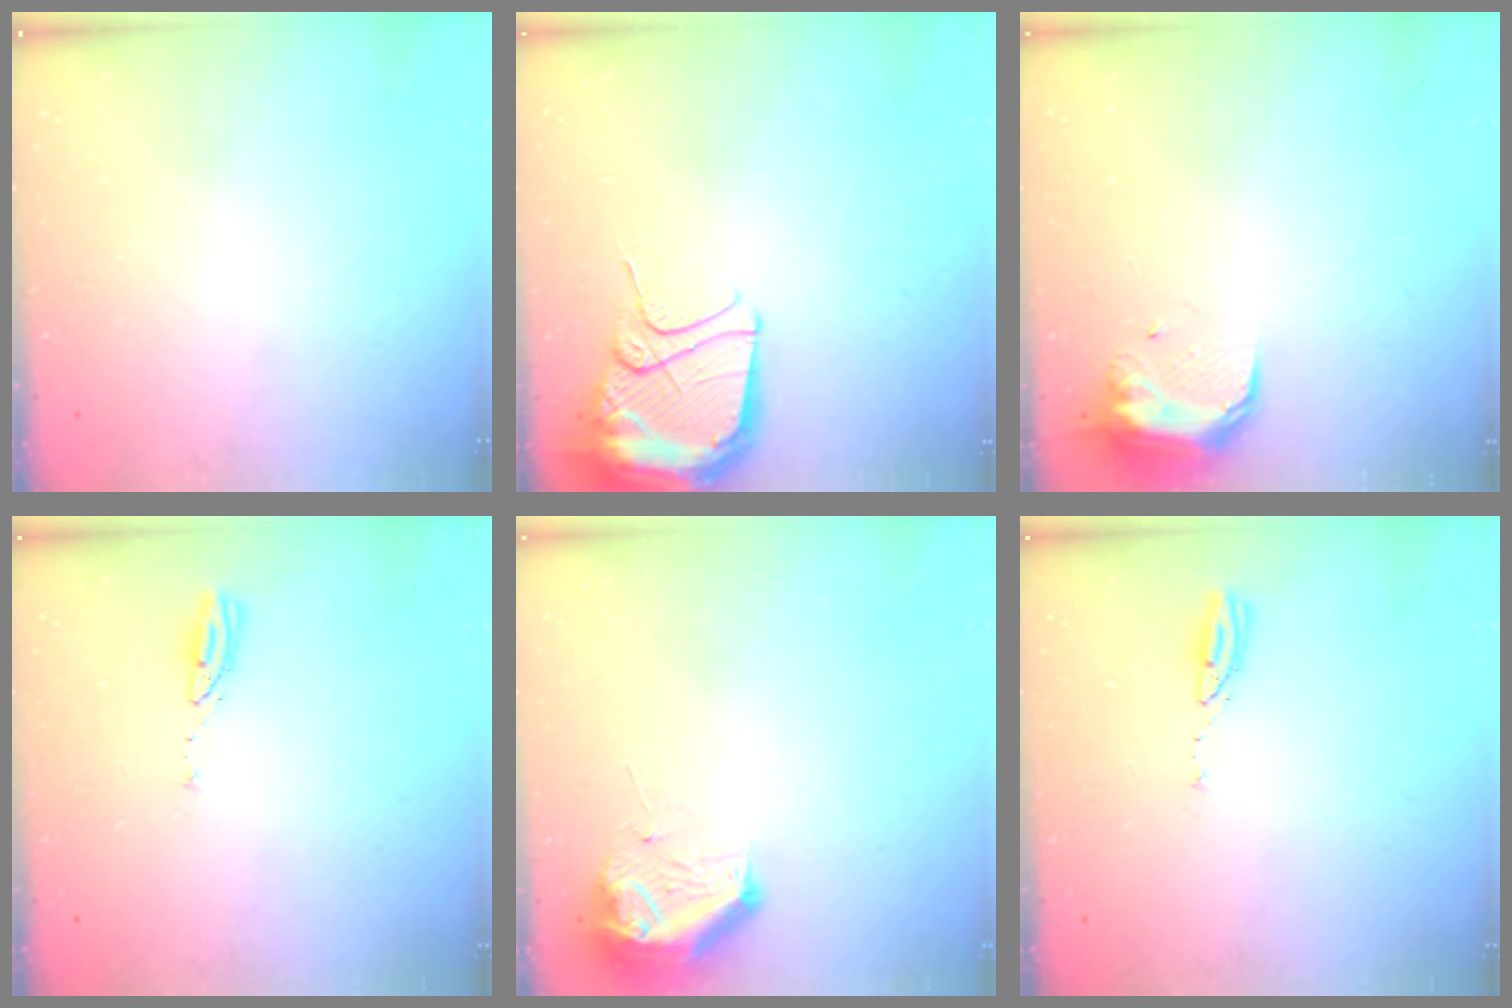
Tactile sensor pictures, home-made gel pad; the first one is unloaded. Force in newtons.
{"total": 13.3, "press": 13.2, "slide": 1.4}
{"total": 9.2, "press": 9.2, "slide": 0.6}
{"total": 3.0, "press": 2.9, "slide": 0.3}
{"total": 9.0, "press": 8.9, "slide": 1.1}
{"total": 3.0, "press": 2.9, "slide": 0.3}